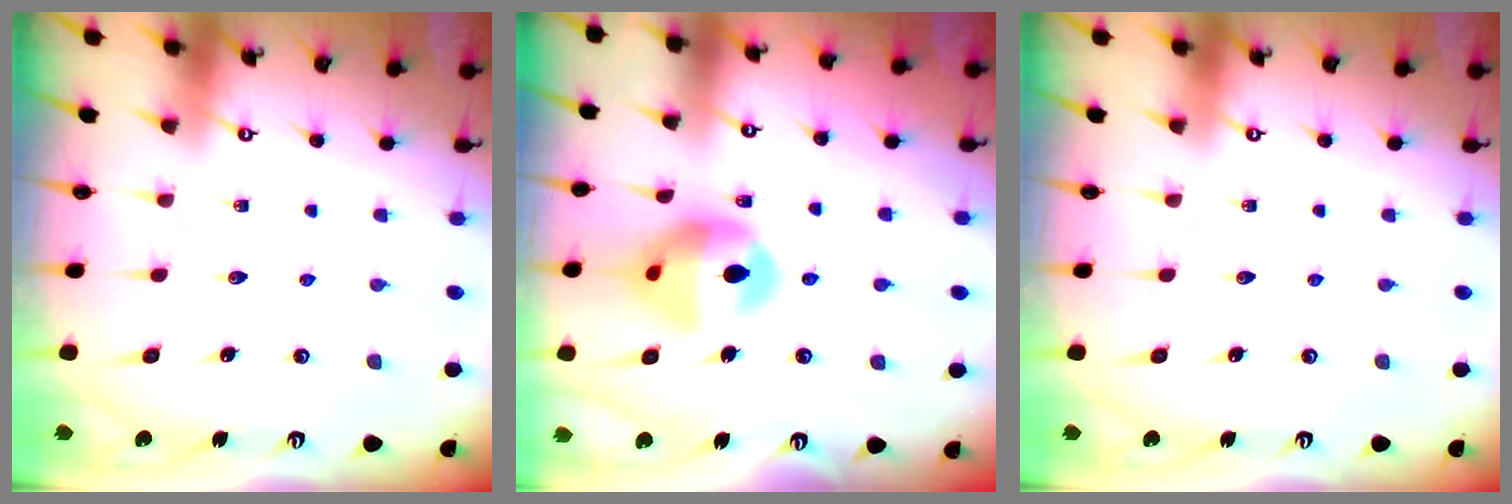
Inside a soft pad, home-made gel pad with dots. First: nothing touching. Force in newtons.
{"total": 14.3, "press": 13.5, "slide": 4.8}
{"total": 0.0}